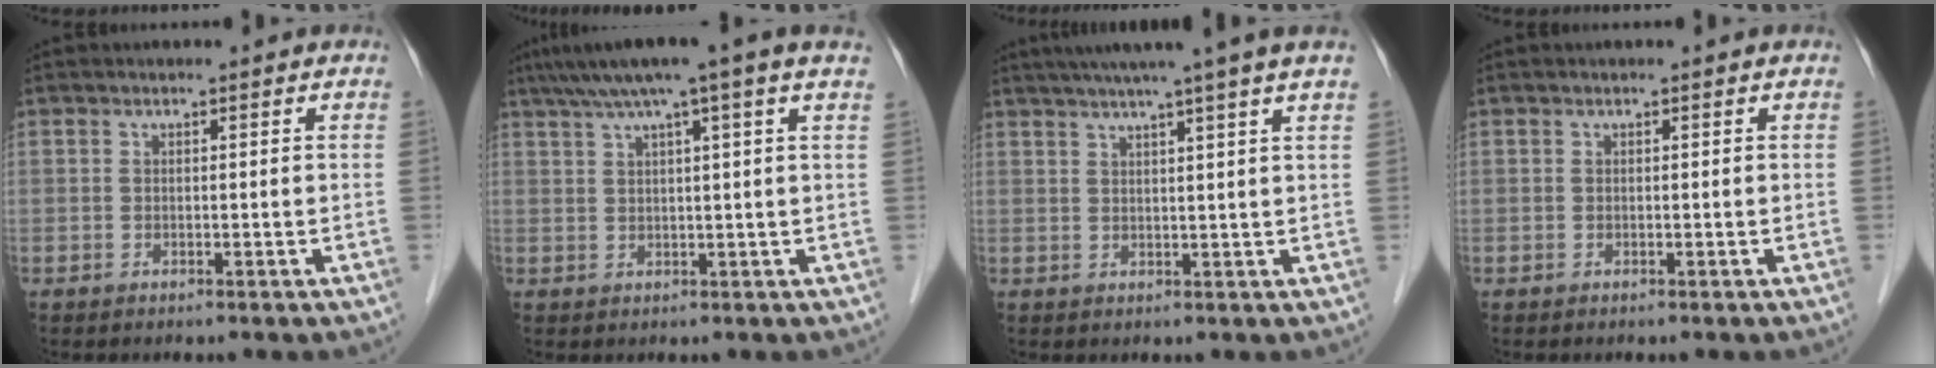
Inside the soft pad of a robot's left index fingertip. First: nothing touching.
{"total": 9.1, "force": [6.4, -0.8, 6.5], "torque": [-0.100, 0.036, 0.086]}
{"total": 9.6, "force": [7.5, -1.9, 5.6], "torque": [-0.081, 0.018, 0.090]}
{"total": 0.0}